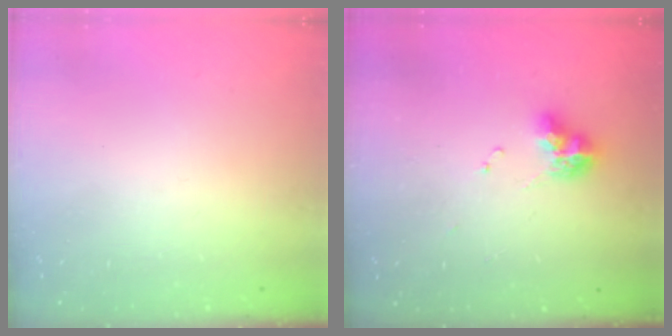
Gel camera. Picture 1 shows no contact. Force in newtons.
{"total": 9.0, "press": 8.9, "slide": 0.9}